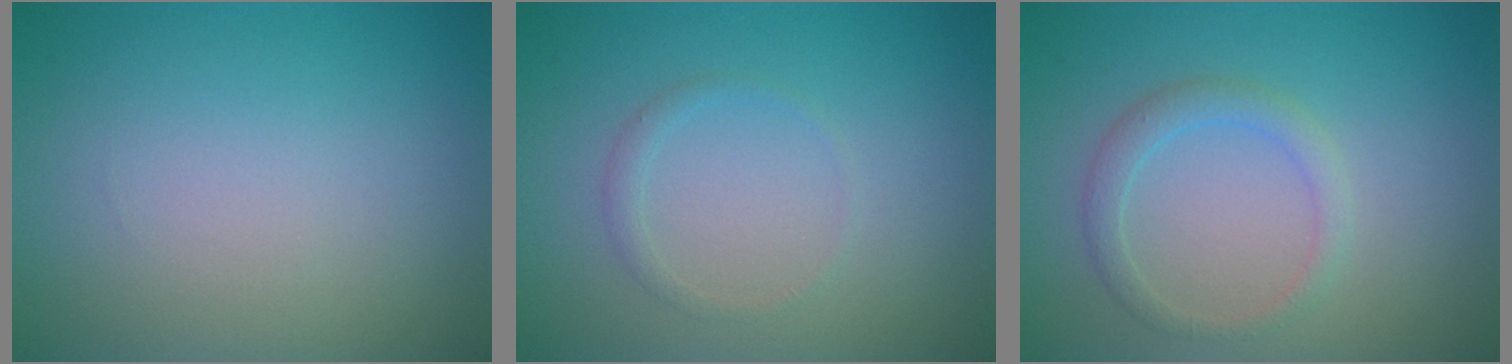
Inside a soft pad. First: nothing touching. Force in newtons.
{"total": 0.9, "press": 0.8, "slide": 0.1}
{"total": 1.9, "press": 1.9, "slide": 0.1}